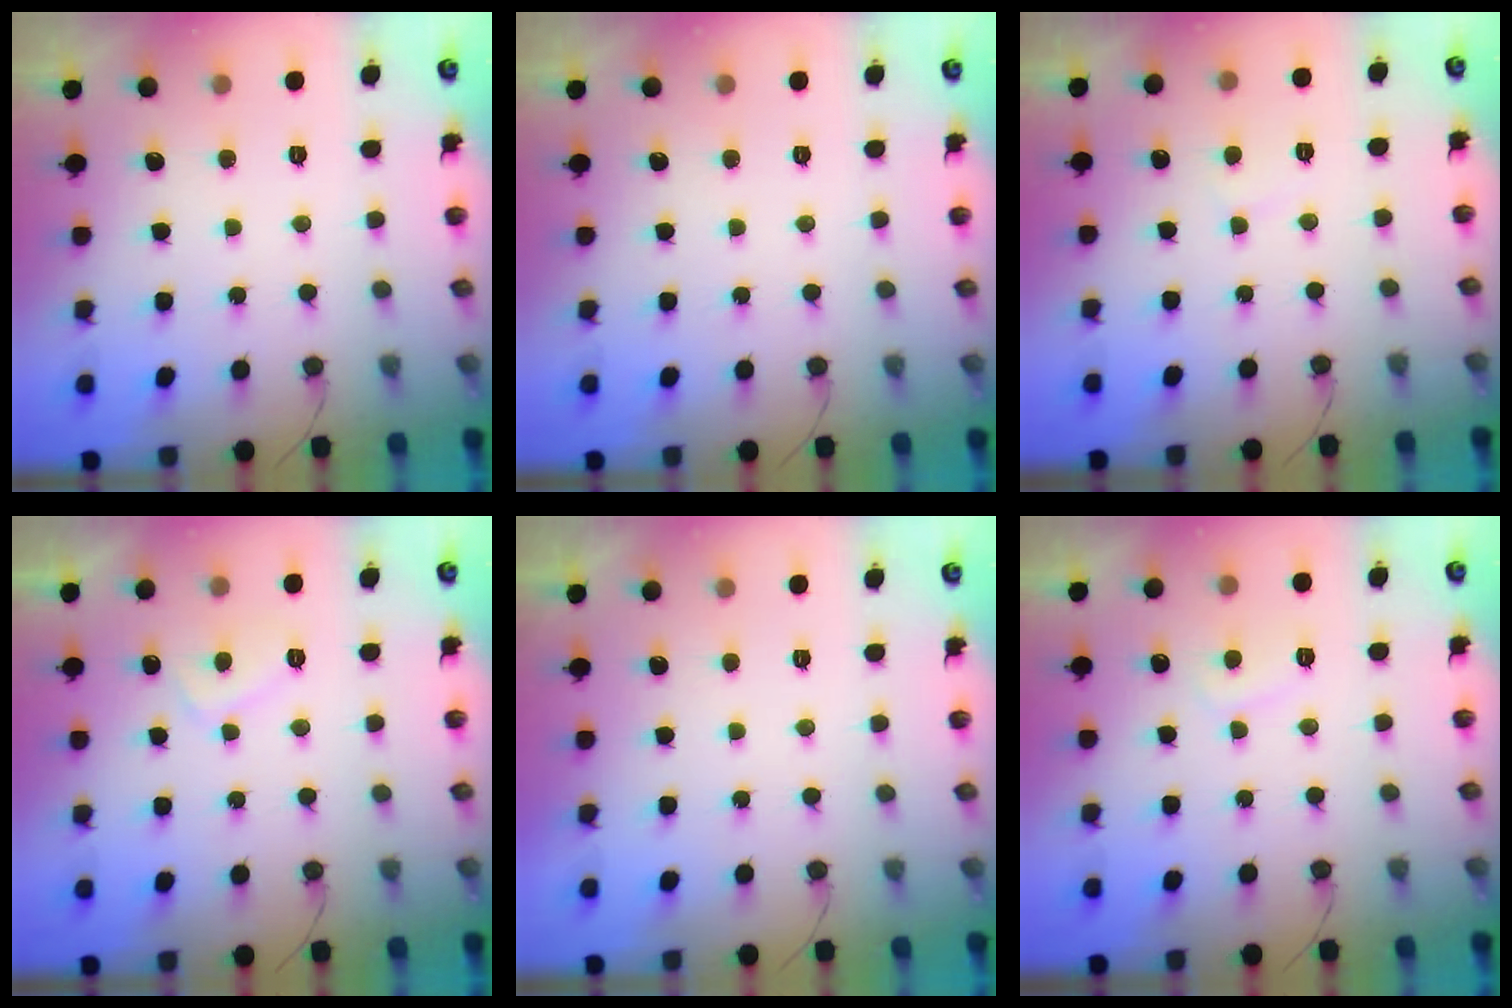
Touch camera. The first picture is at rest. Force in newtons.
{"total": 0.0}
{"total": 2.5, "press": 2.5, "slide": 0.3}
{"total": 2.8, "press": 2.8, "slide": 0.4}
{"total": 2.2, "press": 2.1, "slide": 0.3}
{"total": 3.4, "press": 3.3, "slide": 0.4}